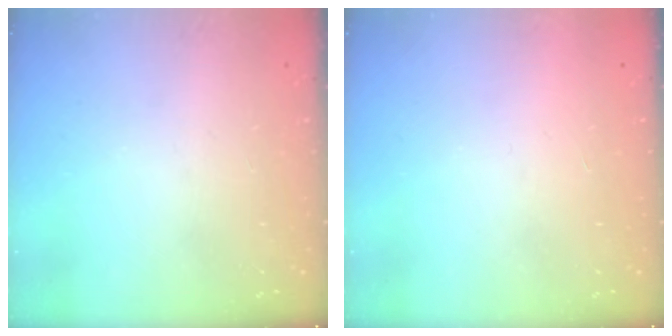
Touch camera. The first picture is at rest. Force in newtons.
{"total": 1.5, "press": 1.5, "slide": 0.1}